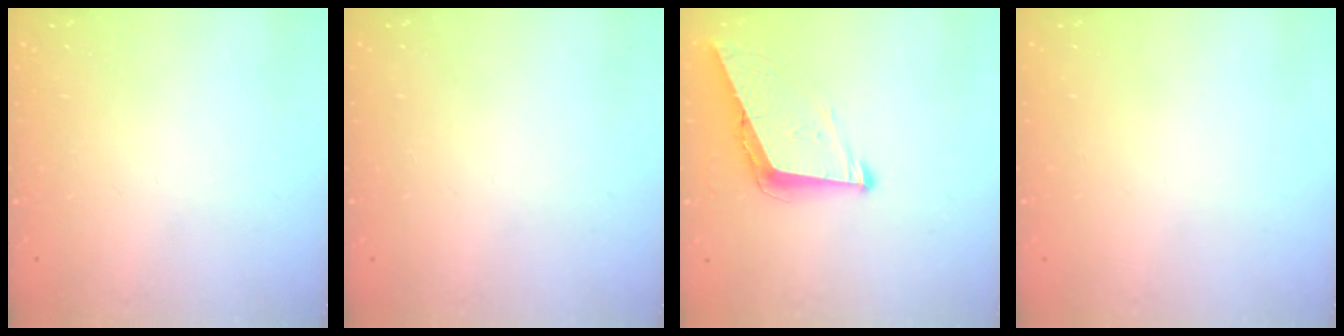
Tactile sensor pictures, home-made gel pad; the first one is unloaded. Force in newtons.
{"total": 0.0}
{"total": 7.8, "press": 7.8, "slide": 0.9}
{"total": 0.0}